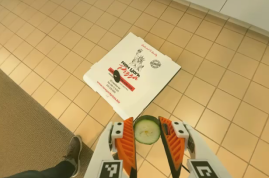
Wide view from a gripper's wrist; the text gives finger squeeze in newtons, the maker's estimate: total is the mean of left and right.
{"total": 7.3, "left": 7.4, "right": 7.2}